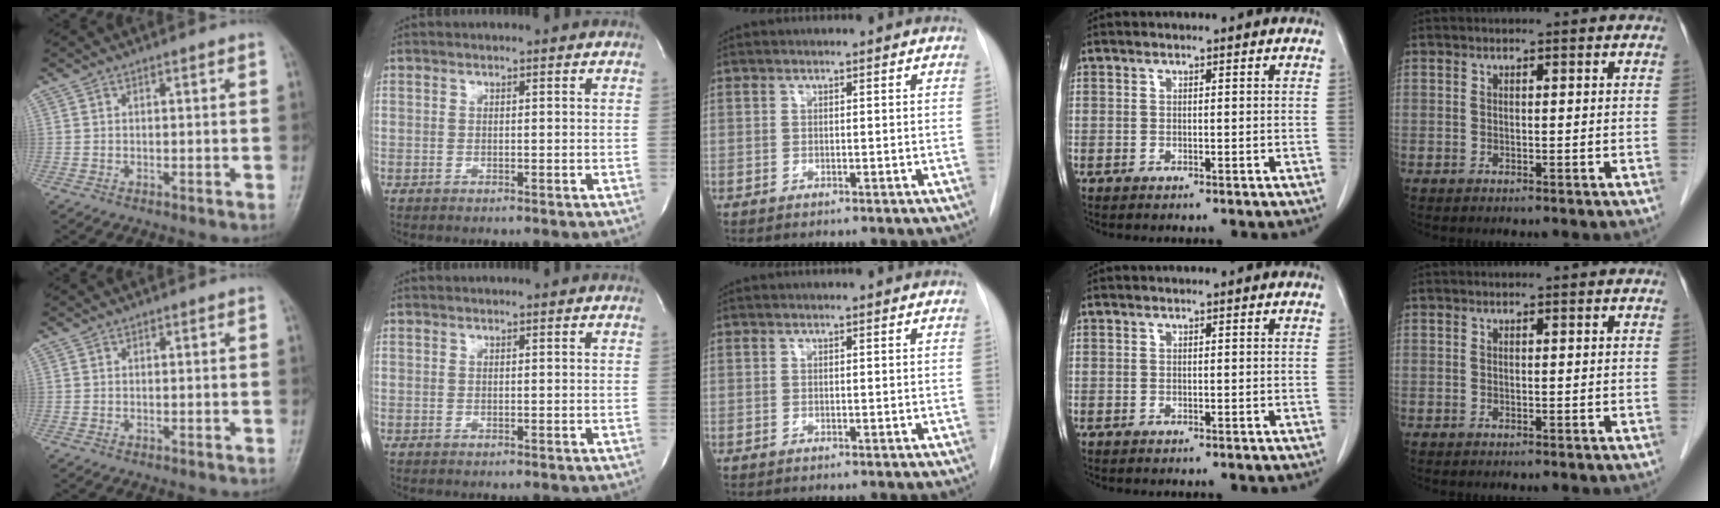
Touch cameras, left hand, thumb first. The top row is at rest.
{}